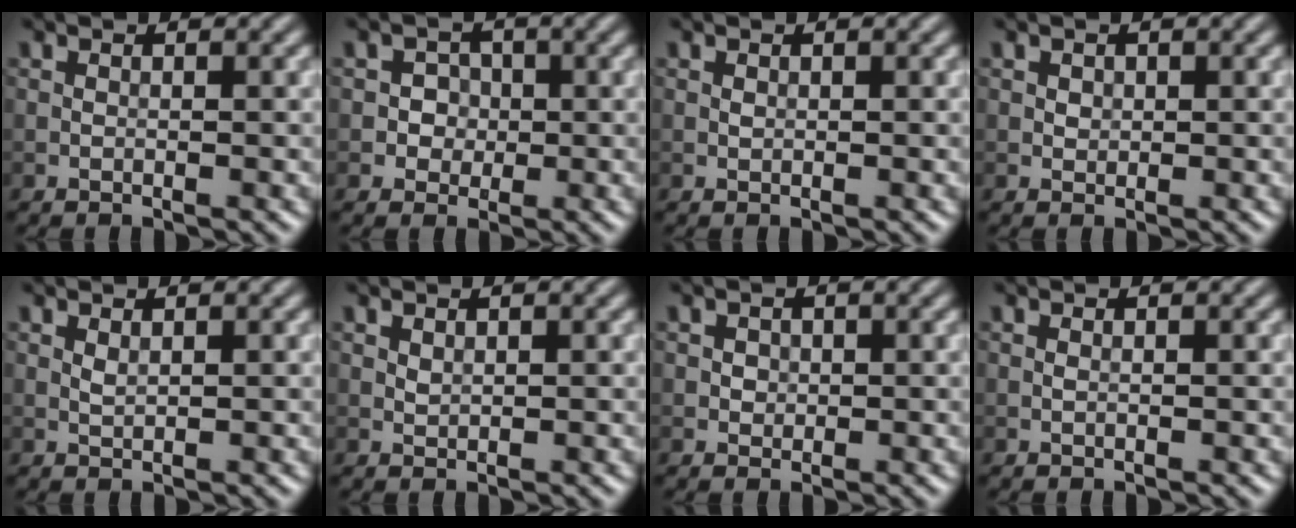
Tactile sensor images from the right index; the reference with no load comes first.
{"total": 2.0, "force": [-0.1, 1.9, 0.6], "torque": [0.010, 0.002, -0.006]}
{"total": 0.0}
{"total": 0.7, "force": [0.3, 0.6, 0.2], "torque": [-0.003, -0.003, 0.006]}
{"total": 0.6, "force": [0.4, 0.2, 0.5], "torque": [-0.014, -0.001, 0.009]}
{"total": 0.6, "force": [0.4, 0.3, 0.3], "torque": [-0.009, -0.001, 0.011]}
{"total": 0.9, "force": [0.2, 0.8, 0.3], "torque": [0.000, -0.003, 0.004]}
{"total": 0.0}